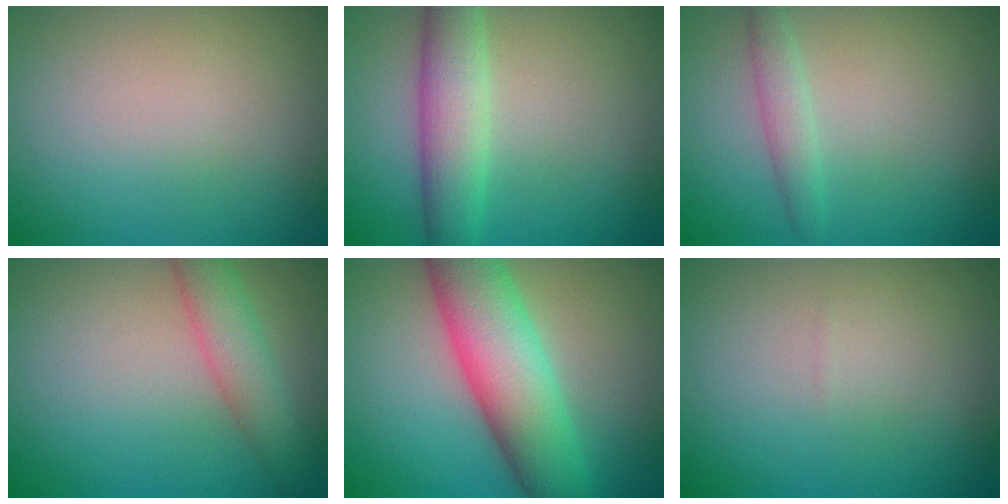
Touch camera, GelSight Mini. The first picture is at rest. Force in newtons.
{"total": 4.8, "press": 4.8, "slide": 0.1}
{"total": 1.9, "press": 1.9, "slide": 0.1}
{"total": 3.5, "press": 3.5, "slide": 0.1}
{"total": 9.0, "press": 9.0, "slide": 0.3}
{"total": 0.0}